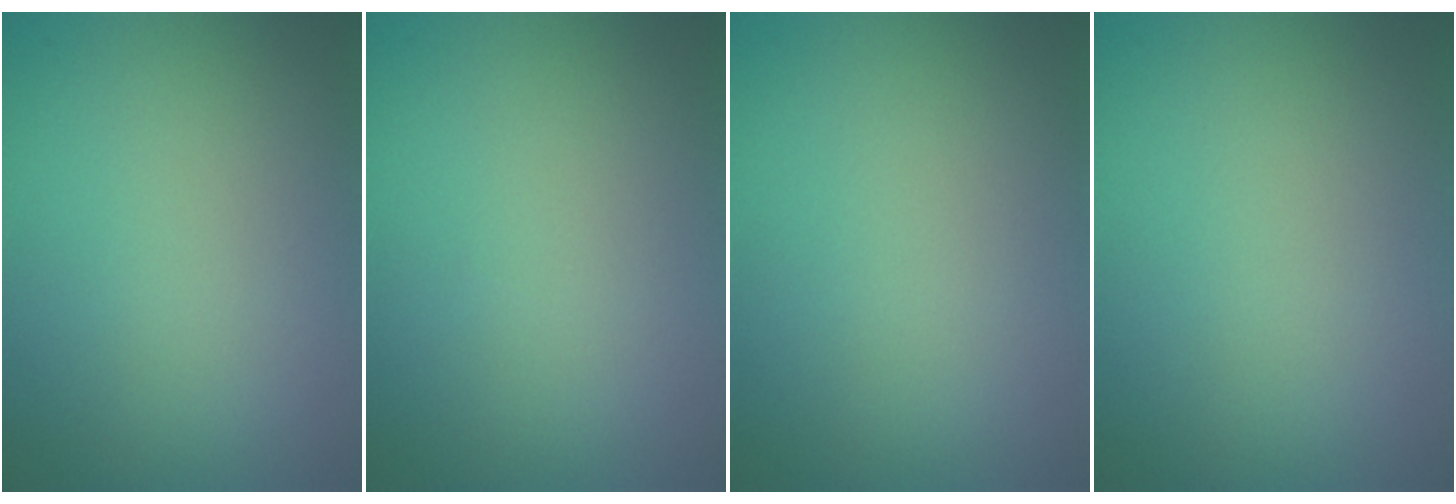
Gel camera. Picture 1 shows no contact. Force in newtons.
{"total": 0.0}
{"total": 0.0}
{"total": 0.0}